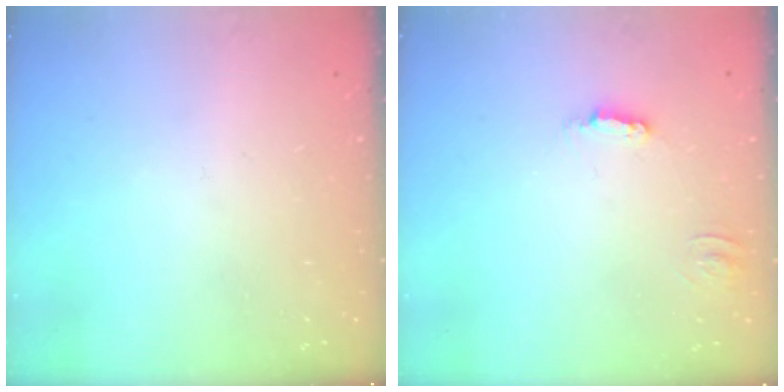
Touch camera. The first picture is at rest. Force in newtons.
{"total": 3.5, "press": 3.5, "slide": 0.1}